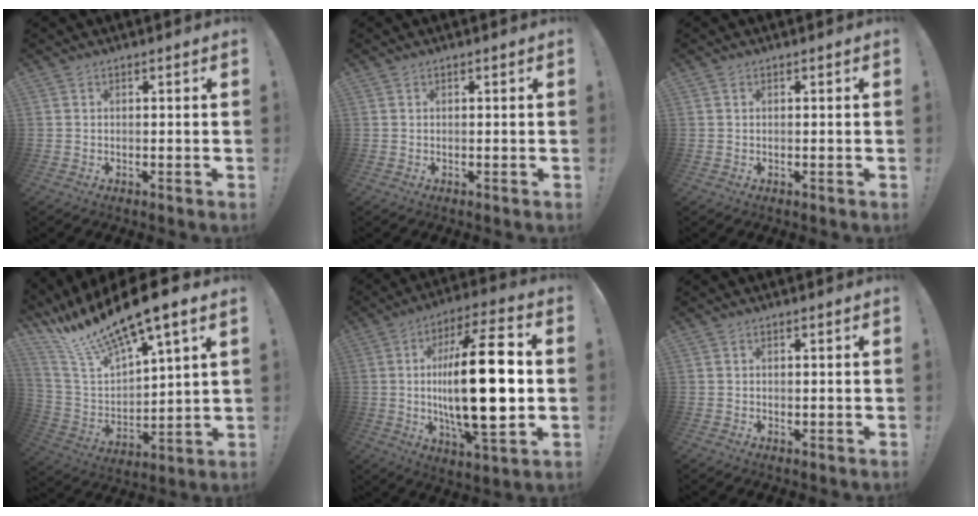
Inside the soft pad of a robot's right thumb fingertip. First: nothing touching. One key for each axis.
{"total": 0.0}
{"total": 0.0}
{"total": 16.9, "fx": 13.1, "fy": 4.4, "fz": 9.6, "tx": -0.187, "ty": -0.092, "tz": 0.228}
{"total": 25.9, "fx": 0.3, "fy": 8.2, "fz": 24.6, "tx": -0.419, "ty": -0.010, "tz": -0.005}
{"total": 0.6, "fx": 0.5, "fy": 0.3, "fz": 0.0, "tx": 0.000, "ty": 0.002, "tz": 0.009}